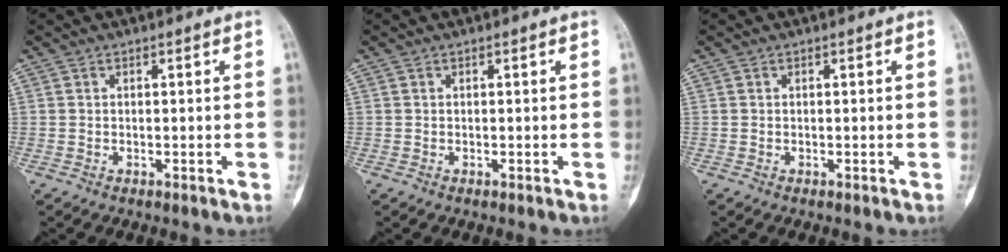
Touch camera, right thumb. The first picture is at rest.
{"total": 0.0}
{"total": 0.0}